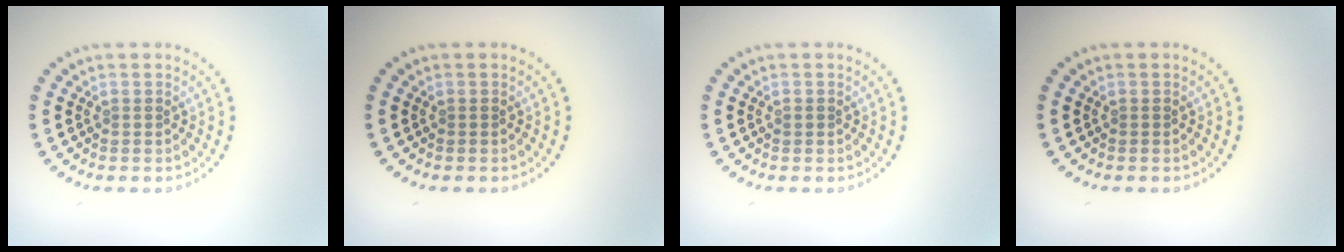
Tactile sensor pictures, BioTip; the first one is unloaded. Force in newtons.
{"total": 0.0}
{"total": 0.6, "press": 0.6, "slide": 0.2}
{"total": 0.0}